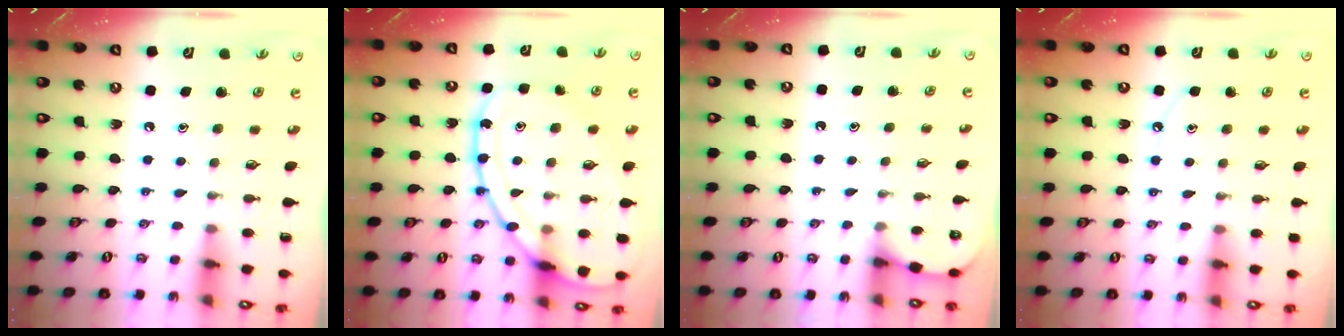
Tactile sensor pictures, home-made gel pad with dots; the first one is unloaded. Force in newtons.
{"total": 17.5, "press": 17.5, "slide": 1.4}
{"total": 2.5, "press": 2.5, "slide": 0.2}
{"total": 6.2, "press": 6.1, "slide": 0.6}